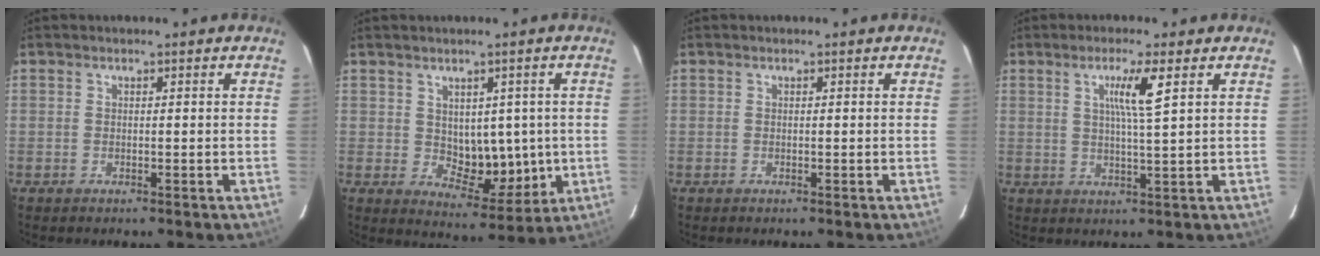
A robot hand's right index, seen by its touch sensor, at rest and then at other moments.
{"total": 7.9, "force": [0.2, 4.7, 6.3], "torque": [-0.077, -0.001, 0.024]}
{"total": 0.0}
{"total": 5.2, "force": [1.9, -0.7, 4.8], "torque": [-0.088, -0.003, 0.034]}